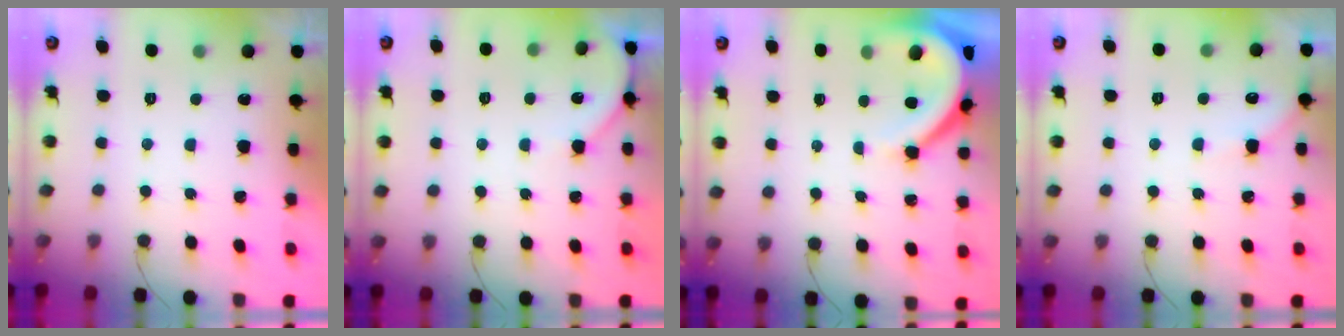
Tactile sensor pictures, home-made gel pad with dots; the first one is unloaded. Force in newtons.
{"total": 4.7, "press": 4.7, "slide": 0.5}
{"total": 7.3, "press": 7.3, "slide": 0.7}
{"total": 2.4, "press": 2.4, "slide": 0.4}